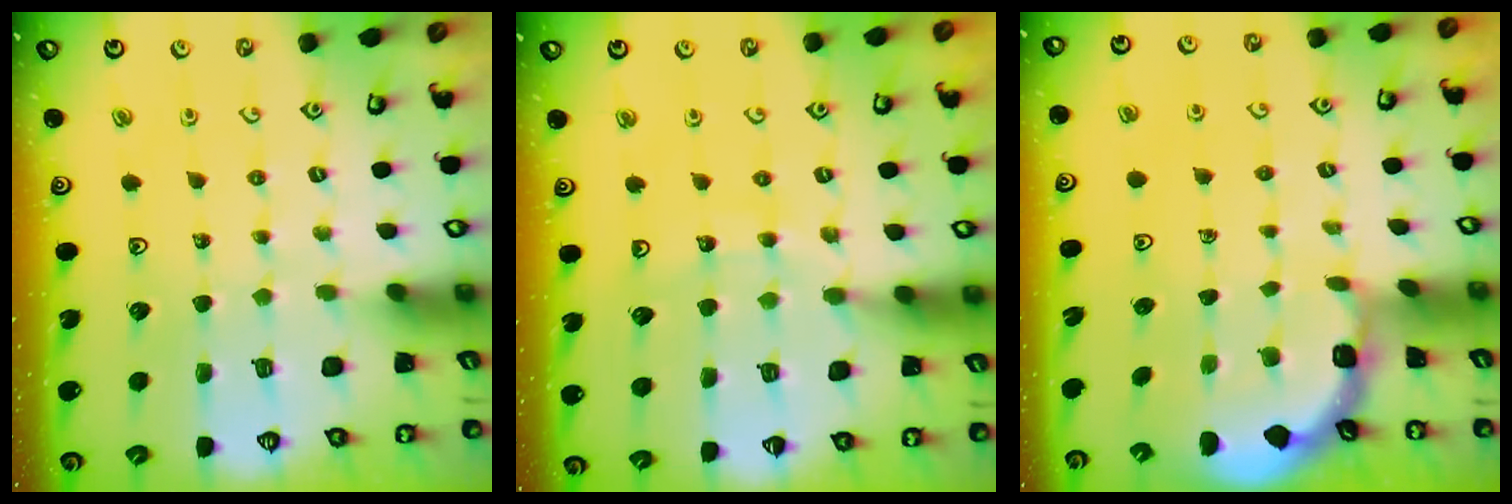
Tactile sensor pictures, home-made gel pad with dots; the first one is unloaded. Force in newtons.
{"total": 10.1, "press": 10.0, "slide": 1.3}
{"total": 1.6, "press": 1.6, "slide": 0.2}